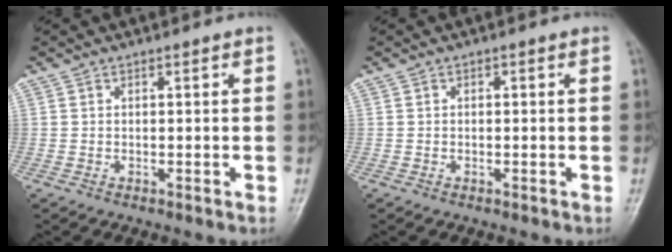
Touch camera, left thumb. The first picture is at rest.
{"total": 0.0}